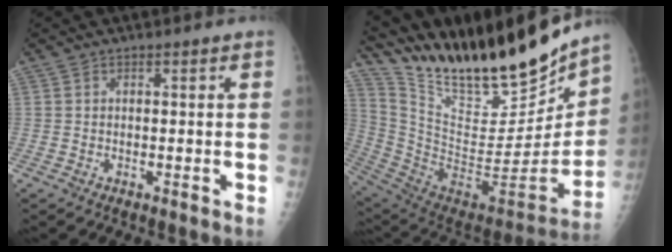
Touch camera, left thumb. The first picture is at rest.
{"total": 31.1, "force": [24.9, 7.8, 16.9], "torque": [-0.254, -0.100, 0.411]}